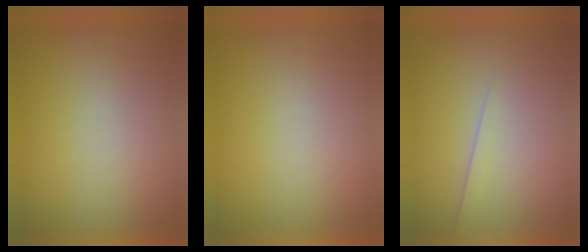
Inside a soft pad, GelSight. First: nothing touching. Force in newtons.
{"total": 0.0}
{"total": 1.6}